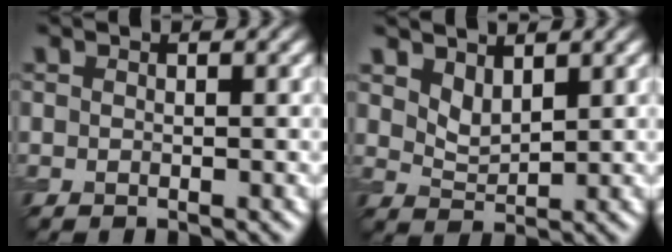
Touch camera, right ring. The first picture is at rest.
{"total": 2.2, "force": [1.5, 1.0, 1.2], "torque": [-0.028, -0.009, 0.034]}